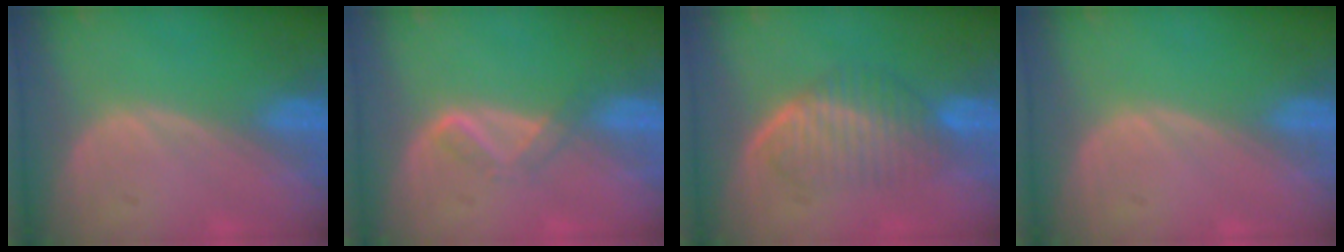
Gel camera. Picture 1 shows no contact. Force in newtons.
{"total": 2.4, "press": 2.4, "slide": 0.7}
{"total": 6.0, "press": 5.9, "slide": 1.1}
{"total": 0.0}